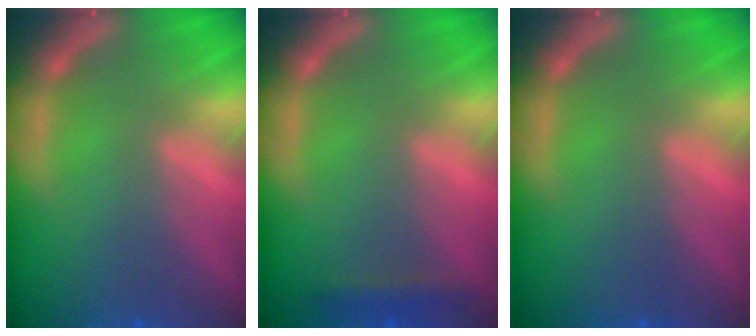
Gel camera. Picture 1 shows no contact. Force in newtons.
{"total": 1.4}
{"total": 0.0}